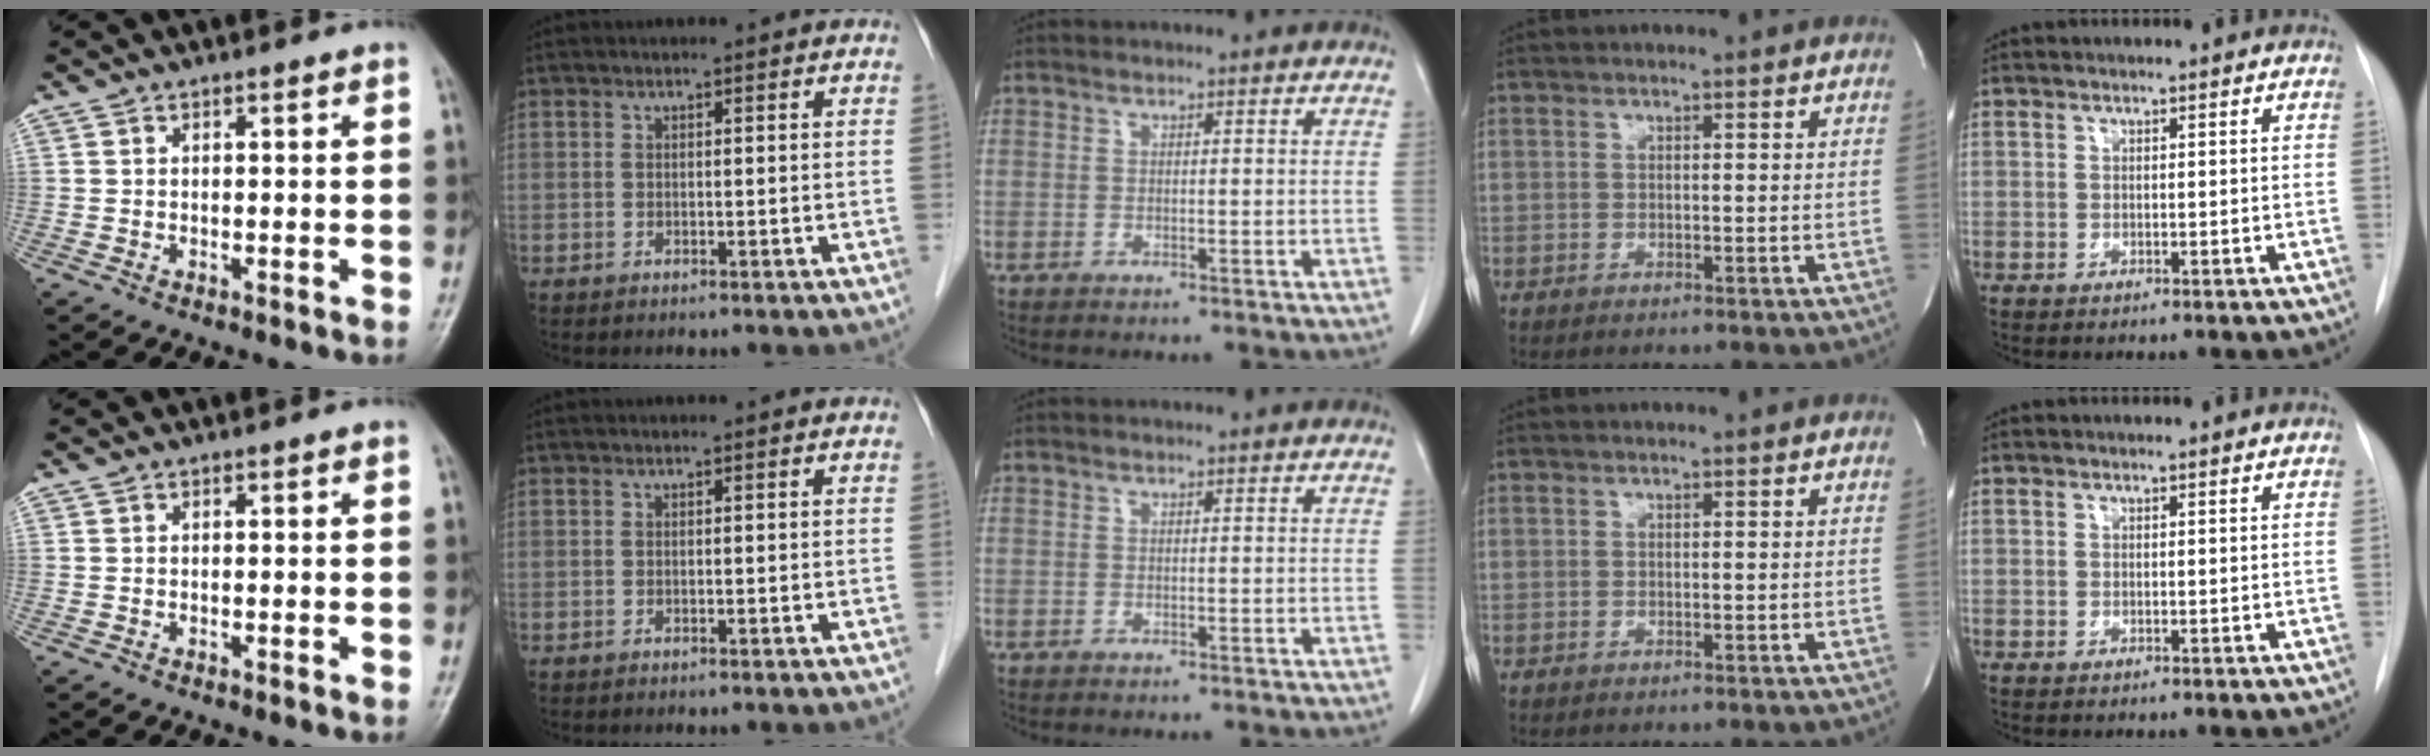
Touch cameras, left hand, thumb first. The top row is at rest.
{}